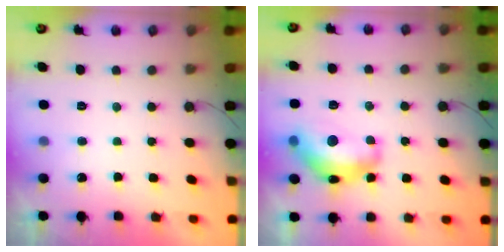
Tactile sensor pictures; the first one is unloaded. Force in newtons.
{"total": 14.2, "press": 14.1, "slide": 0.9}